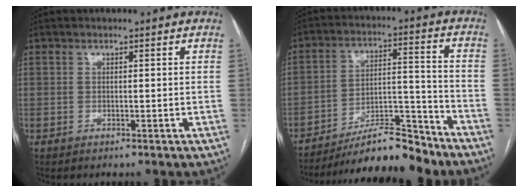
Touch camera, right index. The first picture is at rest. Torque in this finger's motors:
{"motor_torque": [0.19, -0.39, 0.24, 0.03]}